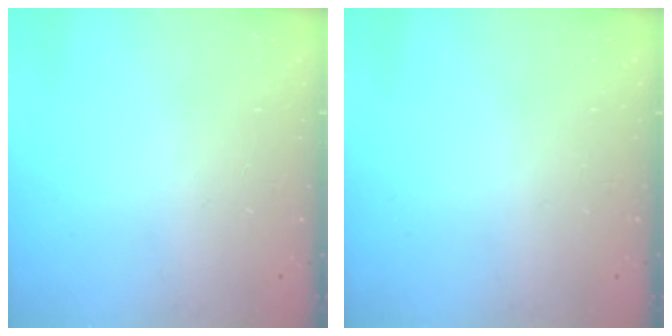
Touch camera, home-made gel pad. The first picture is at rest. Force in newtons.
{"total": 0.0}